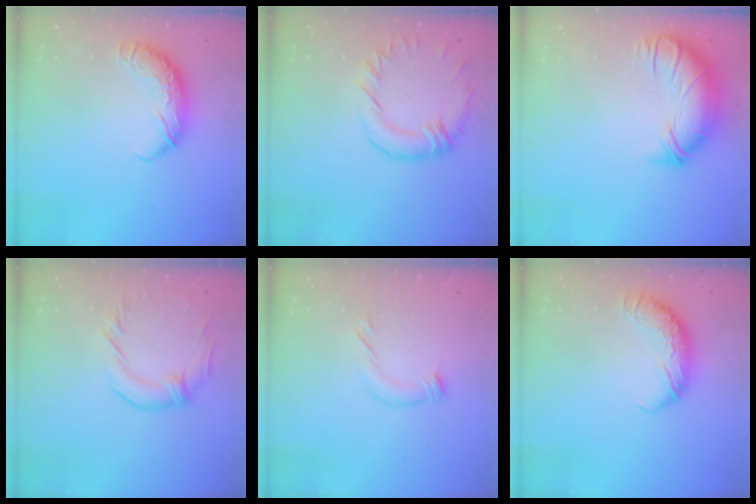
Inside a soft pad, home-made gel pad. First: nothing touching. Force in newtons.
{"total": 1.5, "press": 0.9, "slide": 1.1}
{"total": 2.6, "press": 0.3, "slide": 2.6}
{"total": 0.8, "press": 0.6, "slide": 0.5}
{"total": 5.5, "press": 5.5, "slide": 0.5}
{"total": 0.0}